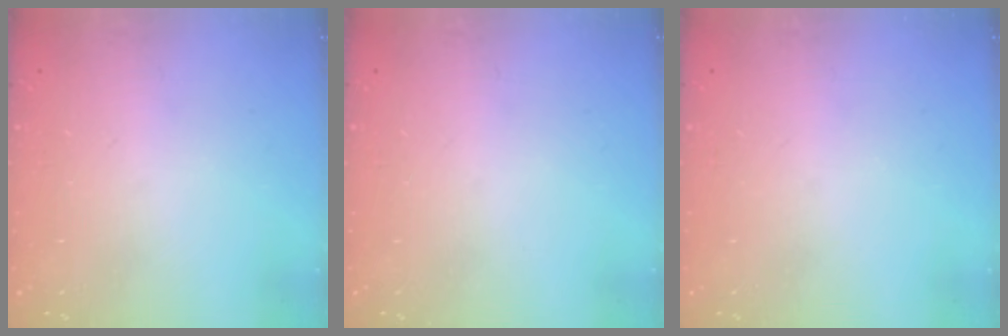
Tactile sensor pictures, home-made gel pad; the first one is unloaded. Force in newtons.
{"total": 0.0}
{"total": 0.0}